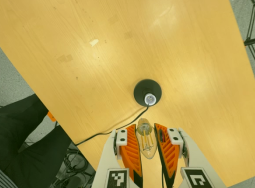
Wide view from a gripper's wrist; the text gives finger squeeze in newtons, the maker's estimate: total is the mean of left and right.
{"total": 21.5, "left": 24.0, "right": 18.9}